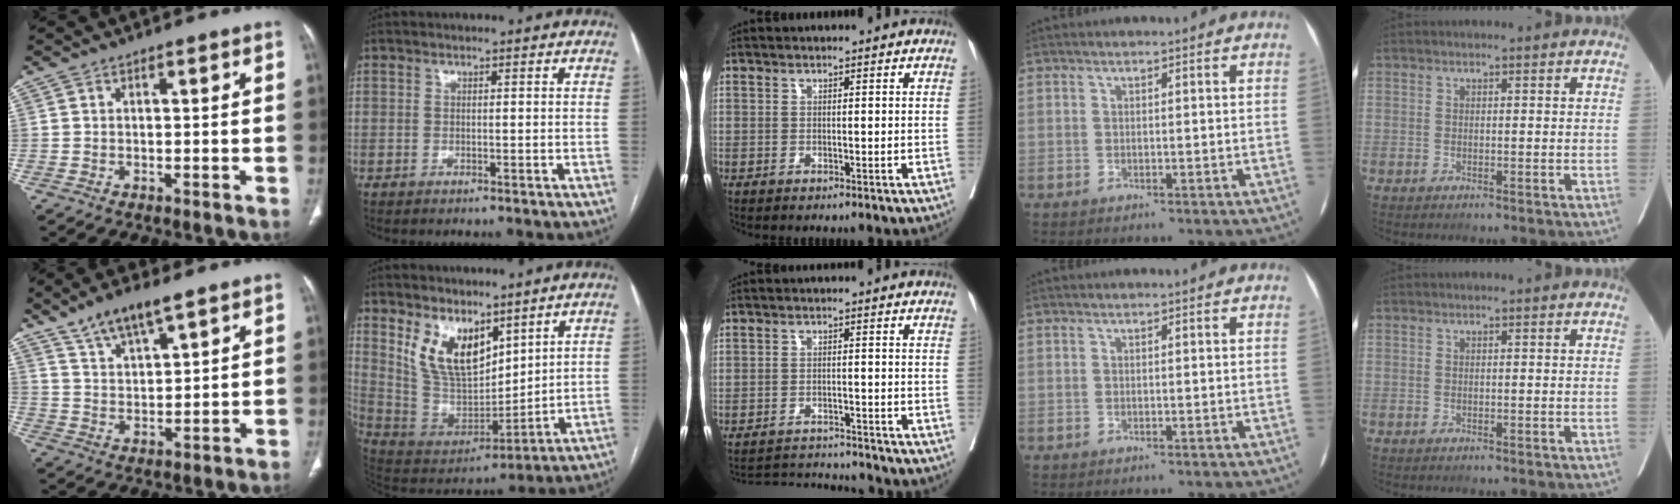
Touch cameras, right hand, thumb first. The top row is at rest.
{"thumb": {"total": 8.7, "force": [6.4, 2.3, 5.5], "torque": [-0.091, -0.028, 0.124]}, "index": {"total": 11.8, "force": [7.0, 6.1, 7.3], "torque": [-0.147, 0.007, 0.151]}, "middle": {"total": 6.5, "force": [-6.4, -0.9, -0.6], "torque": [0.008, 0.003, -0.107]}}